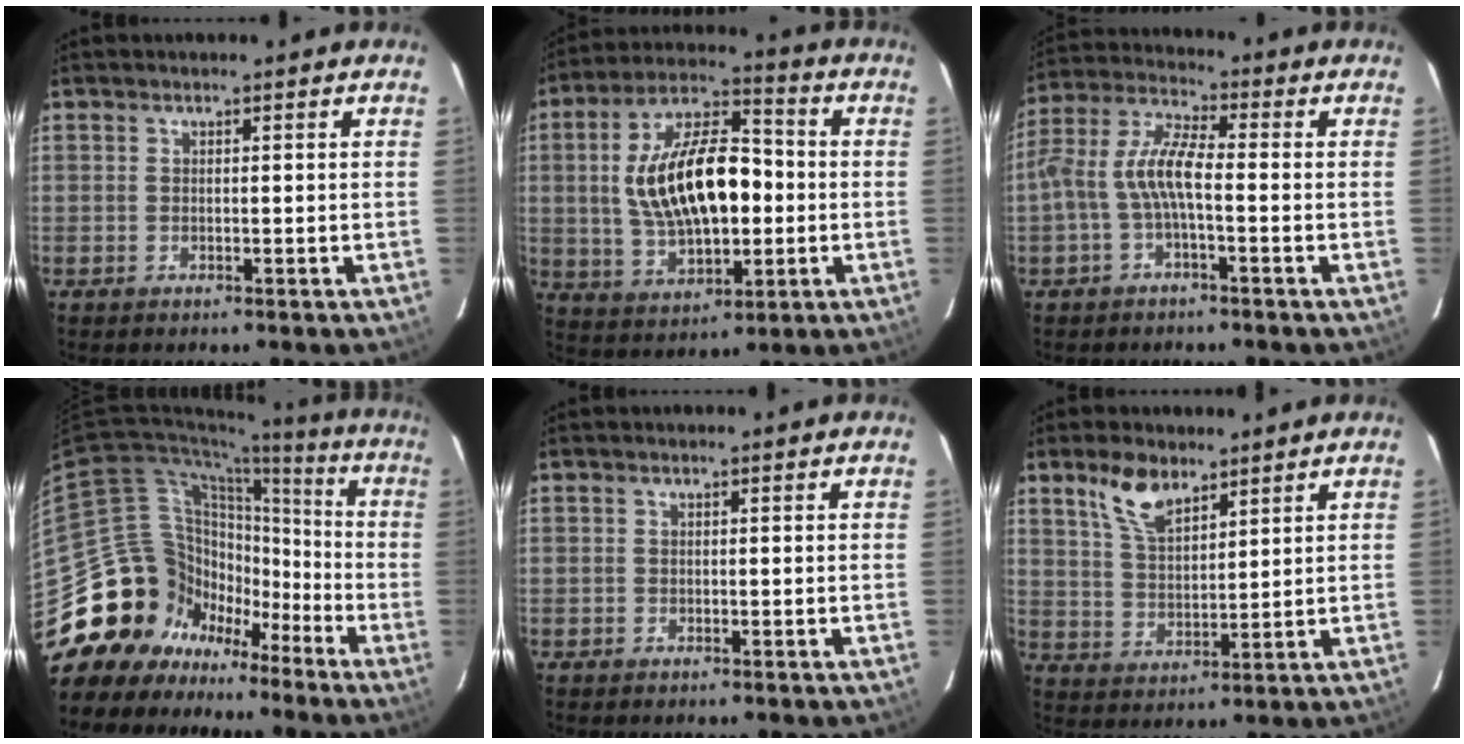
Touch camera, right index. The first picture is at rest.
{"total": 18.9, "force": [0.0, 9.3, 16.5], "torque": [-0.308, 0.017, 0.008]}
{"total": 7.9, "force": [-1.9, 2.3, 7.3], "torque": [-0.168, 0.016, -0.037]}
{"total": 21.5, "force": [-12.3, 16.6, 6.0], "torque": [-0.137, 0.064, -0.193]}
{"total": 0.0}
{"total": 7.8, "force": [5.3, 3.4, 4.6], "torque": [-0.084, 0.008, 0.107]}